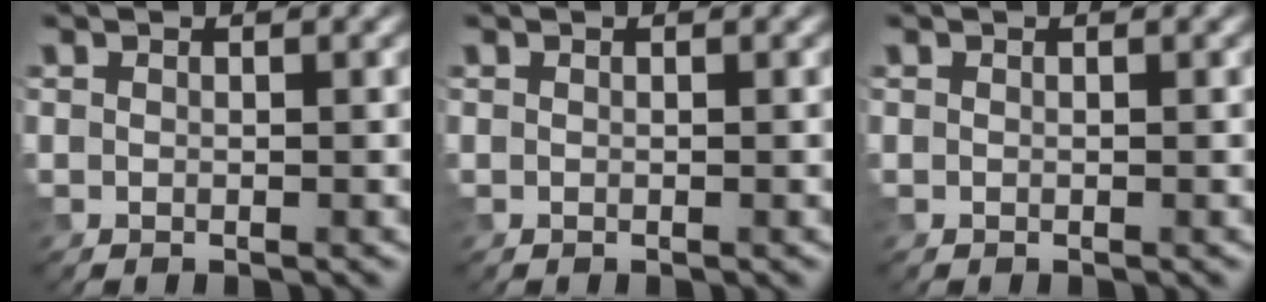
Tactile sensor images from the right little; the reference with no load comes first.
{"total": 0.0}
{"total": 0.0}